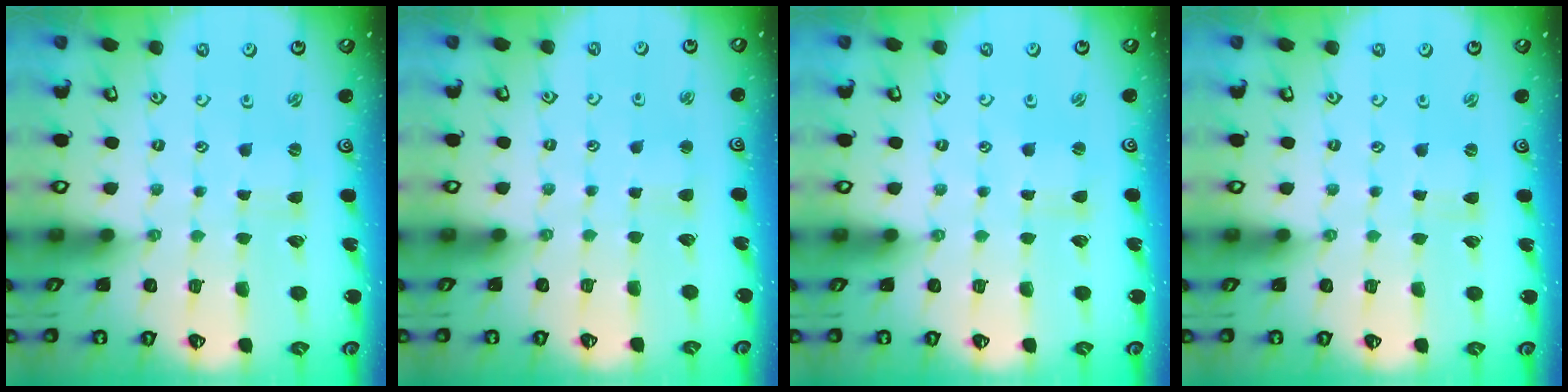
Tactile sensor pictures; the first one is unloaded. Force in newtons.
{"total": 2.7, "press": 2.7, "slide": 0.3}
{"total": 0.8, "press": 0.8, "slide": 0.2}
{"total": 0.0}